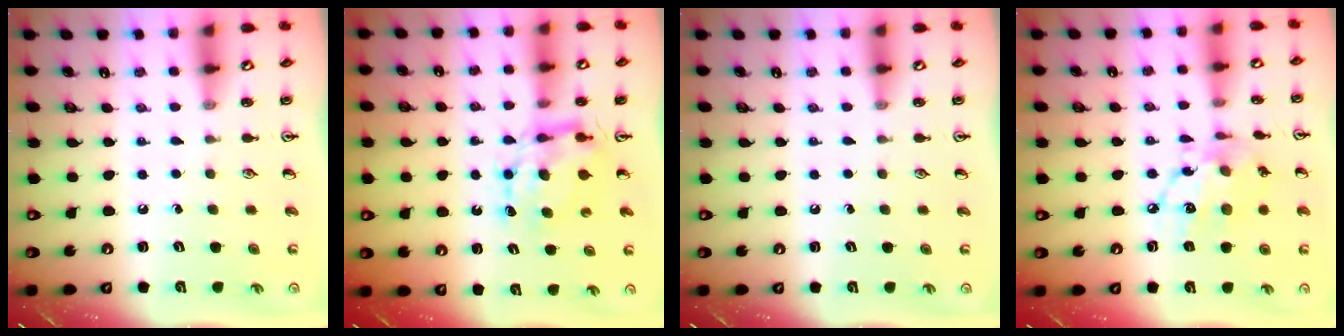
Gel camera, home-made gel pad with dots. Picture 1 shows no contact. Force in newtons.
{"total": 8.4, "press": 8.4, "slide": 0.6}
{"total": 0.0}
{"total": 12.8, "press": 12.8, "slide": 0.8}